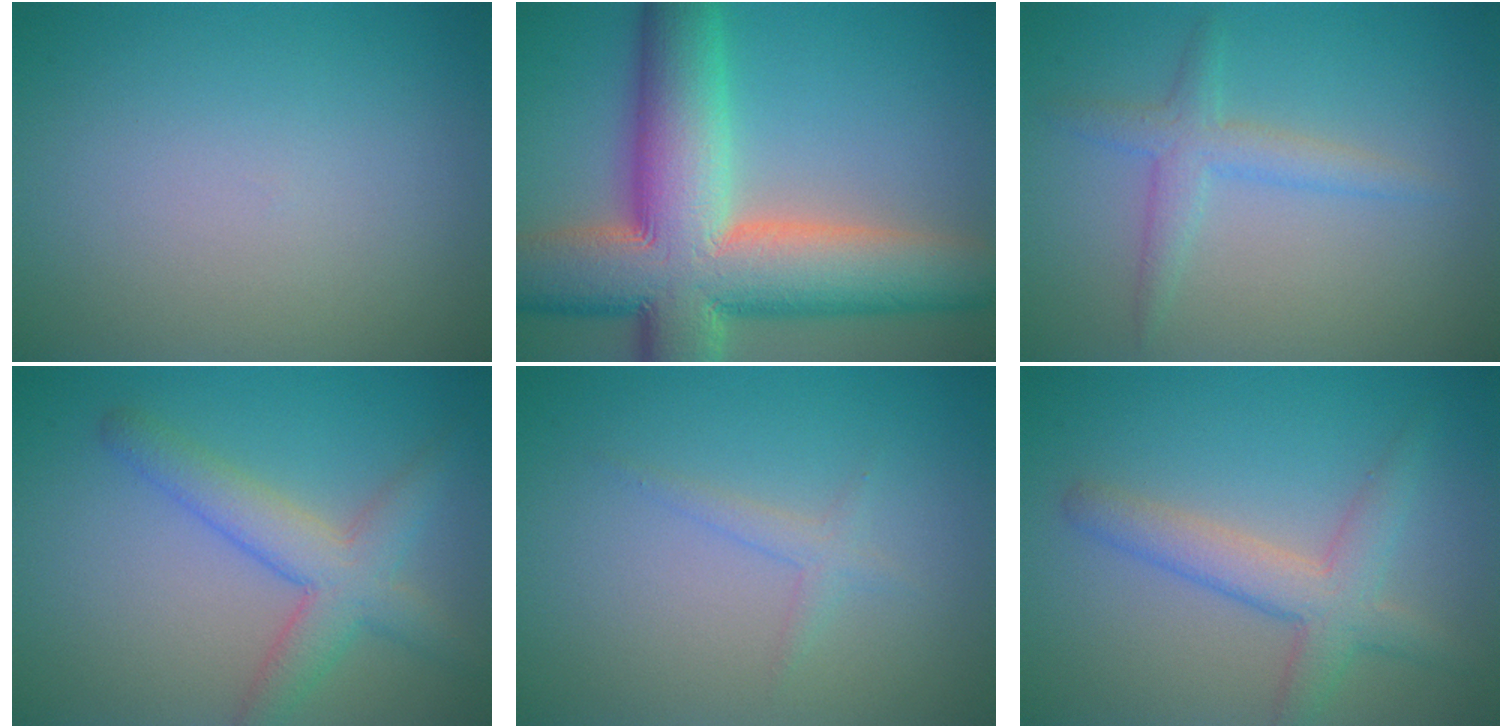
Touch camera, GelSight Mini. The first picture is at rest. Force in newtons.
{"total": 15.1, "press": 15.1, "slide": 1.0}
{"total": 1.8, "press": 1.8, "slide": 0.1}
{"total": 4.5, "press": 4.5, "slide": 0.2}
{"total": 1.2, "press": 1.2, "slide": 0.0}
{"total": 3.9, "press": 3.9, "slide": 0.1}